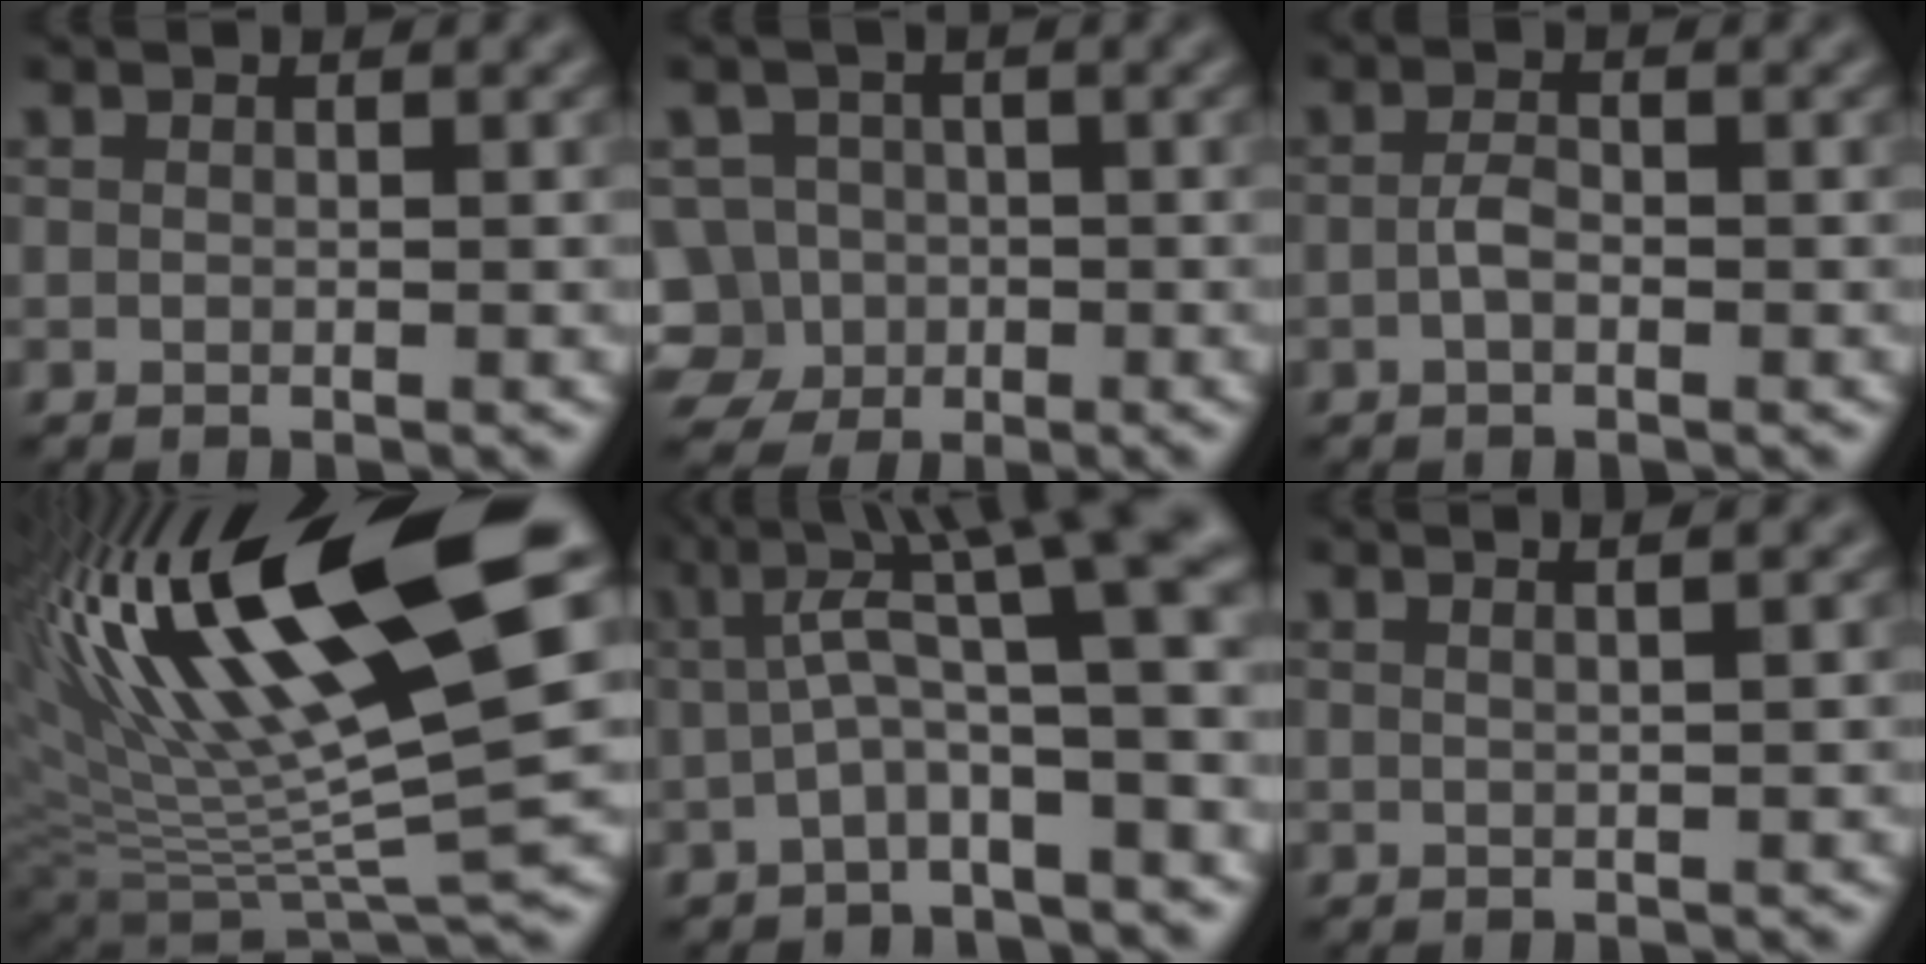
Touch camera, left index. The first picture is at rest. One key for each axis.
{"total": 5.6, "fx": -2.4, "fy": 4.9, "fz": 1.3, "tx": -0.005, "ty": 0.005, "tz": -0.054}
{"total": 1.5, "fx": -0.5, "fy": 0.7, "fz": 1.2, "tx": -0.026, "ty": 0.002, "tz": -0.013}
{"total": 17.1, "fx": 6.0, "fy": 3.9, "fz": 15.6, "tx": -0.282, "ty": 0.010, "tz": 0.102}
{"total": 8.3, "fx": 2.1, "fy": 2.1, "fz": 7.7, "tx": -0.119, "ty": 0.020, "tz": 0.024}
{"total": 3.0, "fx": 1.8, "fy": 1.3, "fz": 2.1, "tx": -0.005, "ty": 0.012, "tz": -0.009}